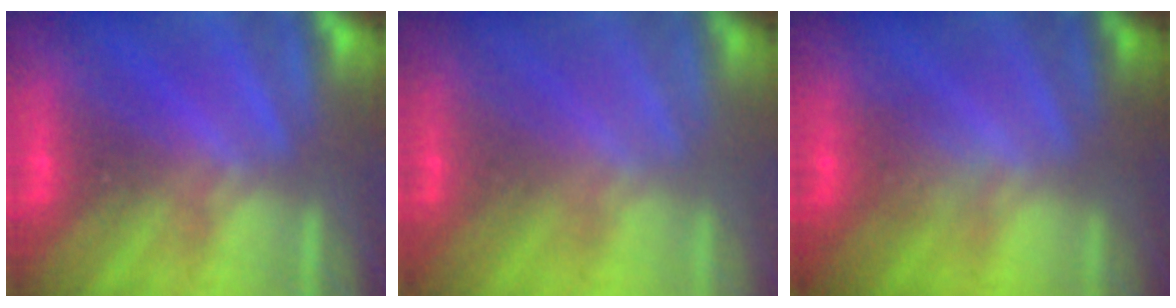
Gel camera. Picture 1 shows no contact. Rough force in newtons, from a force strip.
{"total": 1.0}
{"total": 1.4}